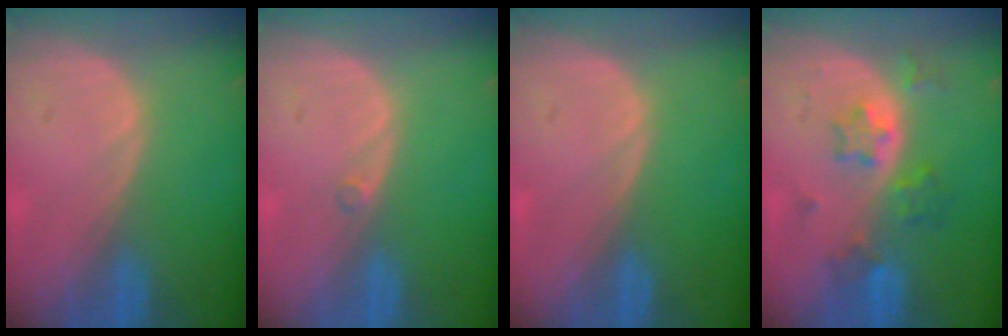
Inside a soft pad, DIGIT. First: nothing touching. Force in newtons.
{"total": 0.5, "press": 0.5, "slide": 0.2}
{"total": 0.0}
{"total": 5.7, "press": 5.3, "slide": 2.3}